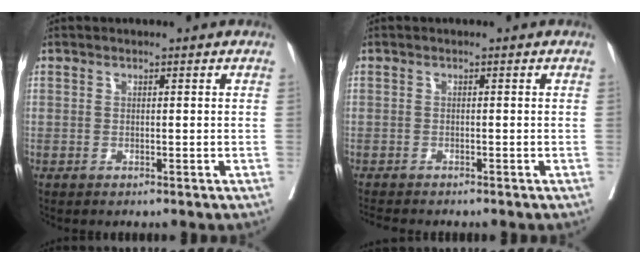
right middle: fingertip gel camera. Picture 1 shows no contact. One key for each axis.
{"total": 3.3, "fx": -3.0, "fy": 0.5, "fz": 1.2, "tx": -0.021, "ty": -0.010, "tz": -0.049}